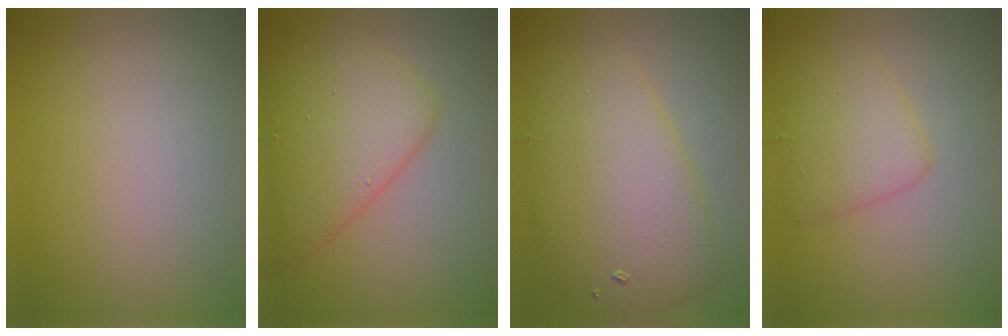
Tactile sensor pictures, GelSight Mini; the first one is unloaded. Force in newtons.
{"total": 6.1, "press": 6.1, "slide": 0.1}
{"total": 7.1, "press": 7.1, "slide": 0.1}
{"total": 3.1, "press": 3.1, "slide": 0.1}